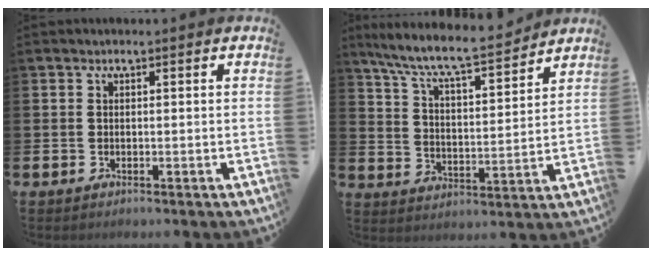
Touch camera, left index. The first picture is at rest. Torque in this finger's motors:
{"motor_torque": [0.97, -1.17, 0.67, 0.21]}